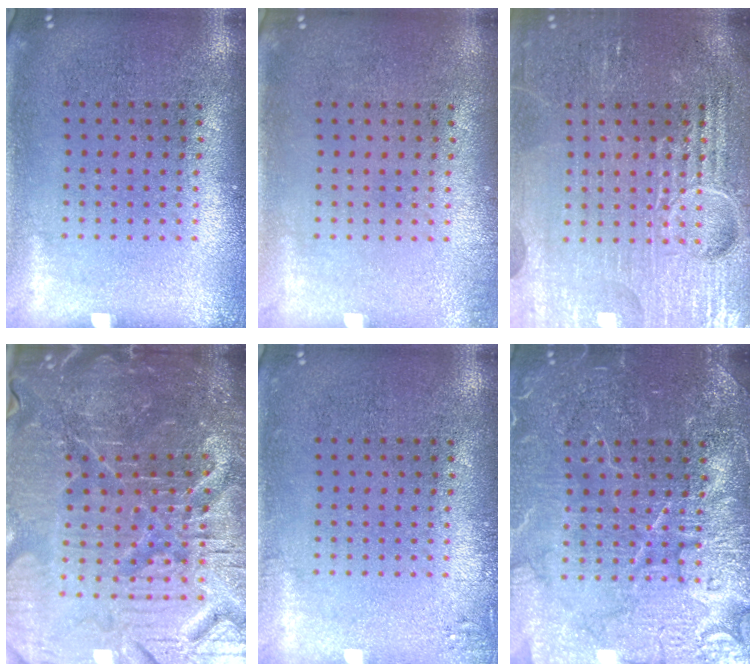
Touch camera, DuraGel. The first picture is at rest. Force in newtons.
{"total": 0.6, "press": 0.6, "slide": 0.1}
{"total": 6.8, "press": 6.8, "slide": 0.8}
{"total": 7.2, "press": 6.4, "slide": 3.4}
{"total": 1.0, "press": 1.0, "slide": 0.3}
{"total": 7.0, "press": 6.9, "slide": 0.9}